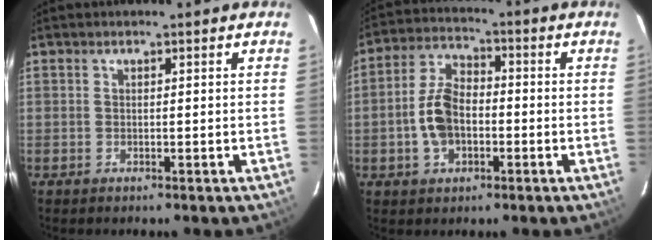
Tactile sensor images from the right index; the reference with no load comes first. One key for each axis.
{"total": 9.0, "fx": -2.0, "fy": 5.8, "fz": 6.6, "tx": -0.134, "ty": 0.020, "tz": -0.030}